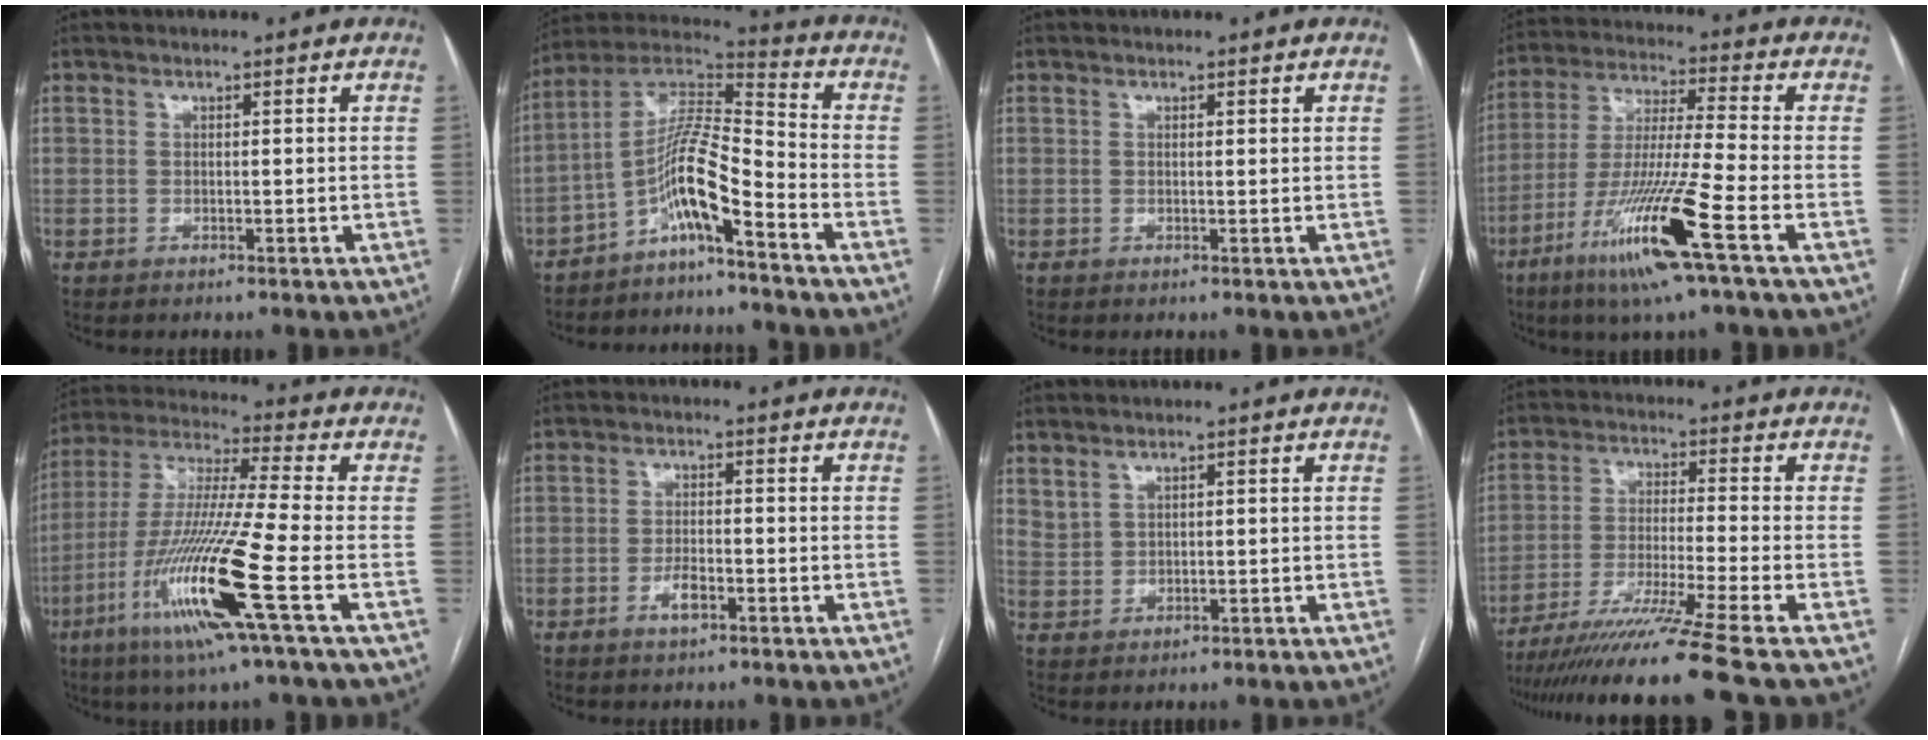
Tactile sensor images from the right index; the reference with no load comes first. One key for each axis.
{"total": 12.4, "fx": -7.1, "fy": 0.2, "fz": 10.1, "tx": -0.188, "ty": 0.019, "tz": -0.131}
{"total": 0.6, "fx": 0.4, "fy": 0.1, "fz": 0.5, "tx": -0.009, "ty": 0.001, "tz": 0.004}
{"total": 15.3, "fx": -7.4, "fy": -1.0, "fz": 13.3, "tx": -0.273, "ty": -0.030, "tz": -0.140}
{"total": 18.2, "fx": -7.1, "fy": -0.9, "fz": 16.7, "tx": -0.354, "ty": -0.030, "tz": -0.141}
{"total": 3.1, "fx": -1.7, "fy": 1.2, "fz": 2.3, "tx": -0.041, "ty": 0.004, "tz": -0.030}
{"total": 1.8, "fx": 1.6, "fy": 0.6, "fz": 0.5, "tx": -0.010, "ty": 0.001, "tz": 0.037}
{"total": 14.1, "fx": -11.4, "fy": -3.4, "fz": 7.4, "tx": -0.112, "ty": -0.041, "tz": -0.188}